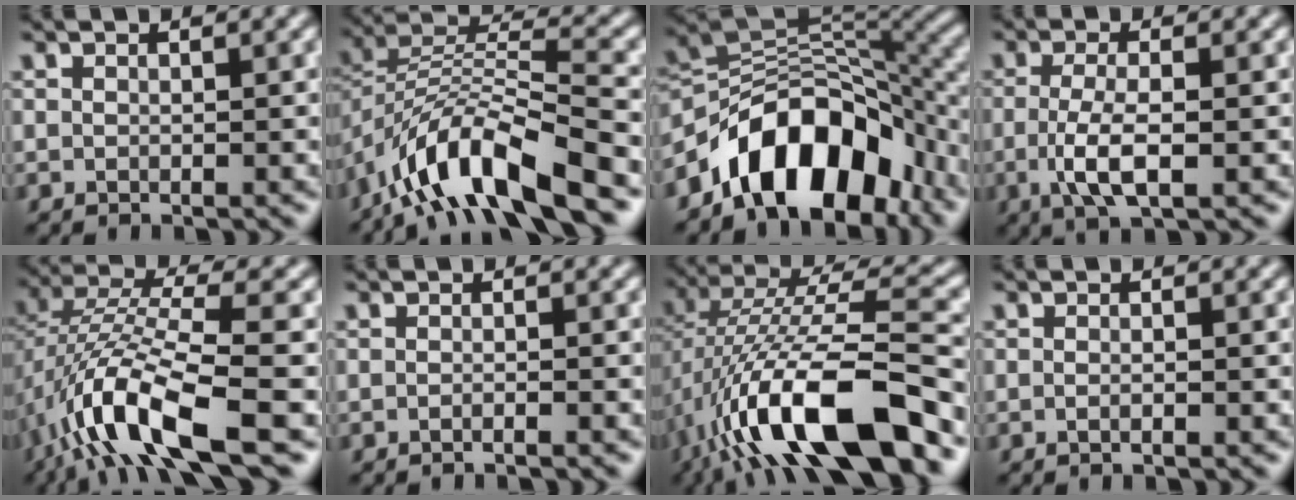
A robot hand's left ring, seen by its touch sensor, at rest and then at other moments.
{"total": 11.1, "force": [-7.2, 3.3, 7.8], "torque": [-0.137, 0.005, -0.143]}
{"total": 11.5, "force": [-6.3, 6.3, 7.2], "torque": [-0.090, 0.009, -0.117]}
{"total": 4.0, "force": [-0.8, 1.3, 3.7], "torque": [-0.082, -0.007, -0.019]}
{"total": 10.1, "force": [-4.4, 2.8, 8.6], "torque": [-0.173, 0.012, -0.087]}
{"total": 0.8, "force": [-0.5, 0.1, 0.6], "torque": [-0.006, -0.001, -0.014]}
{"total": 14.0, "force": [-5.8, 4.6, 11.9], "torque": [-0.221, 0.014, -0.103]}
{"total": 0.6, "force": [-0.3, 0.1, 0.6], "torque": [-0.011, -0.004, -0.007]}